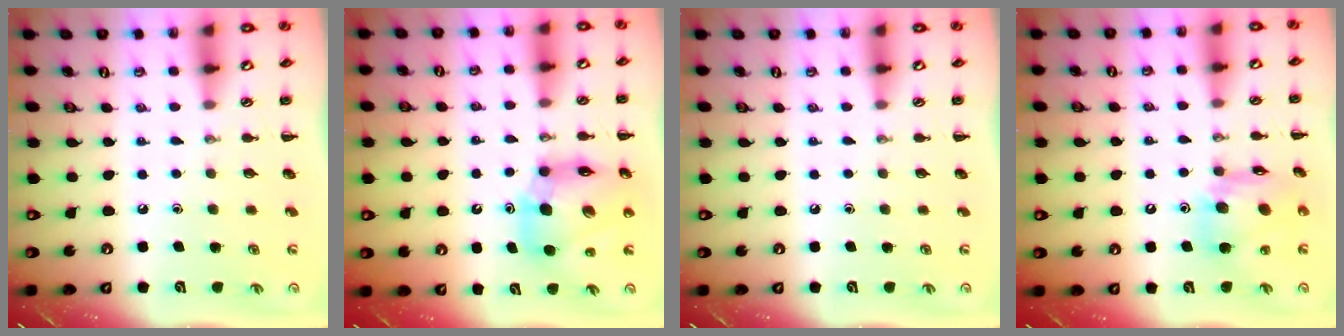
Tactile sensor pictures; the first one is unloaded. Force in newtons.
{"total": 12.2, "press": 11.7, "slide": 3.3}
{"total": 0.0}
{"total": 13.2, "press": 12.7, "slide": 3.6}